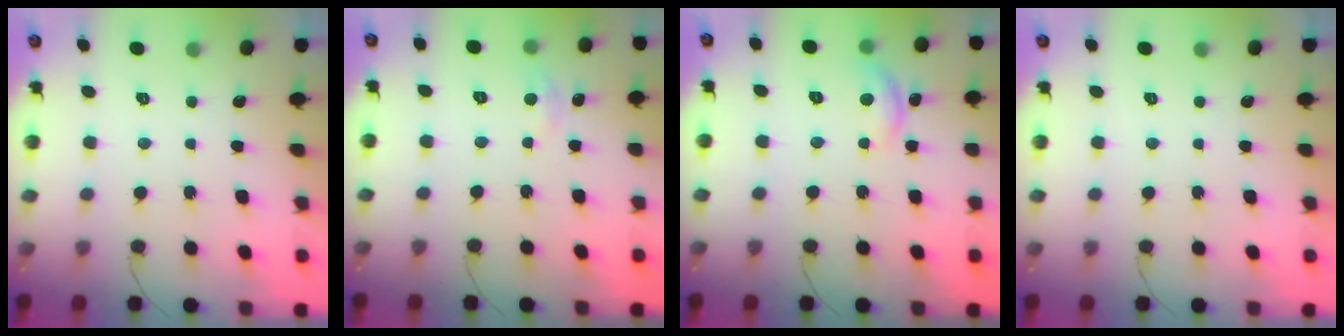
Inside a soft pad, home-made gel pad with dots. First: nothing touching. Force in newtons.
{"total": 3.3, "press": 3.3, "slide": 0.4}
{"total": 9.6, "press": 9.6, "slide": 0.5}
{"total": 0.0}